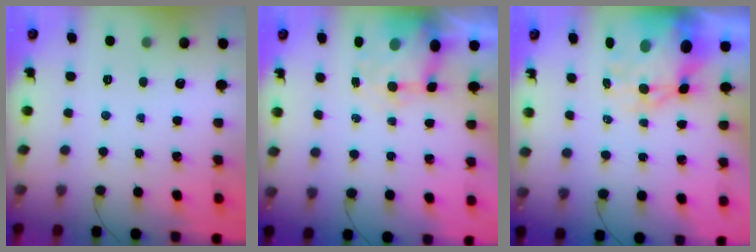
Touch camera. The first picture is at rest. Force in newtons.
{"total": 7.0, "press": 6.9, "slide": 1.3}
{"total": 13.6, "press": 13.2, "slide": 3.1}